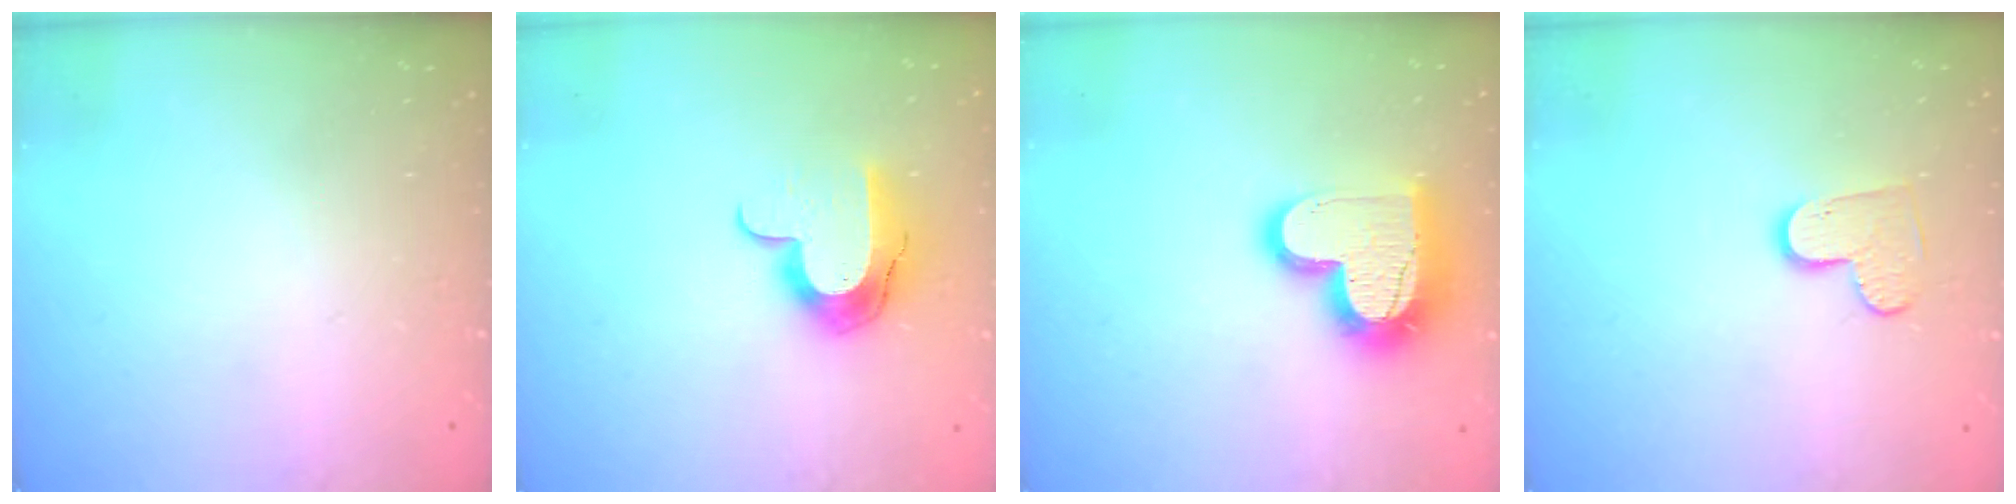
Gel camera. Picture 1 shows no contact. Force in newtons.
{"total": 10.5, "press": 10.5, "slide": 0.8}
{"total": 17.7, "press": 17.7, "slide": 1.5}
{"total": 7.5, "press": 7.5, "slide": 0.5}